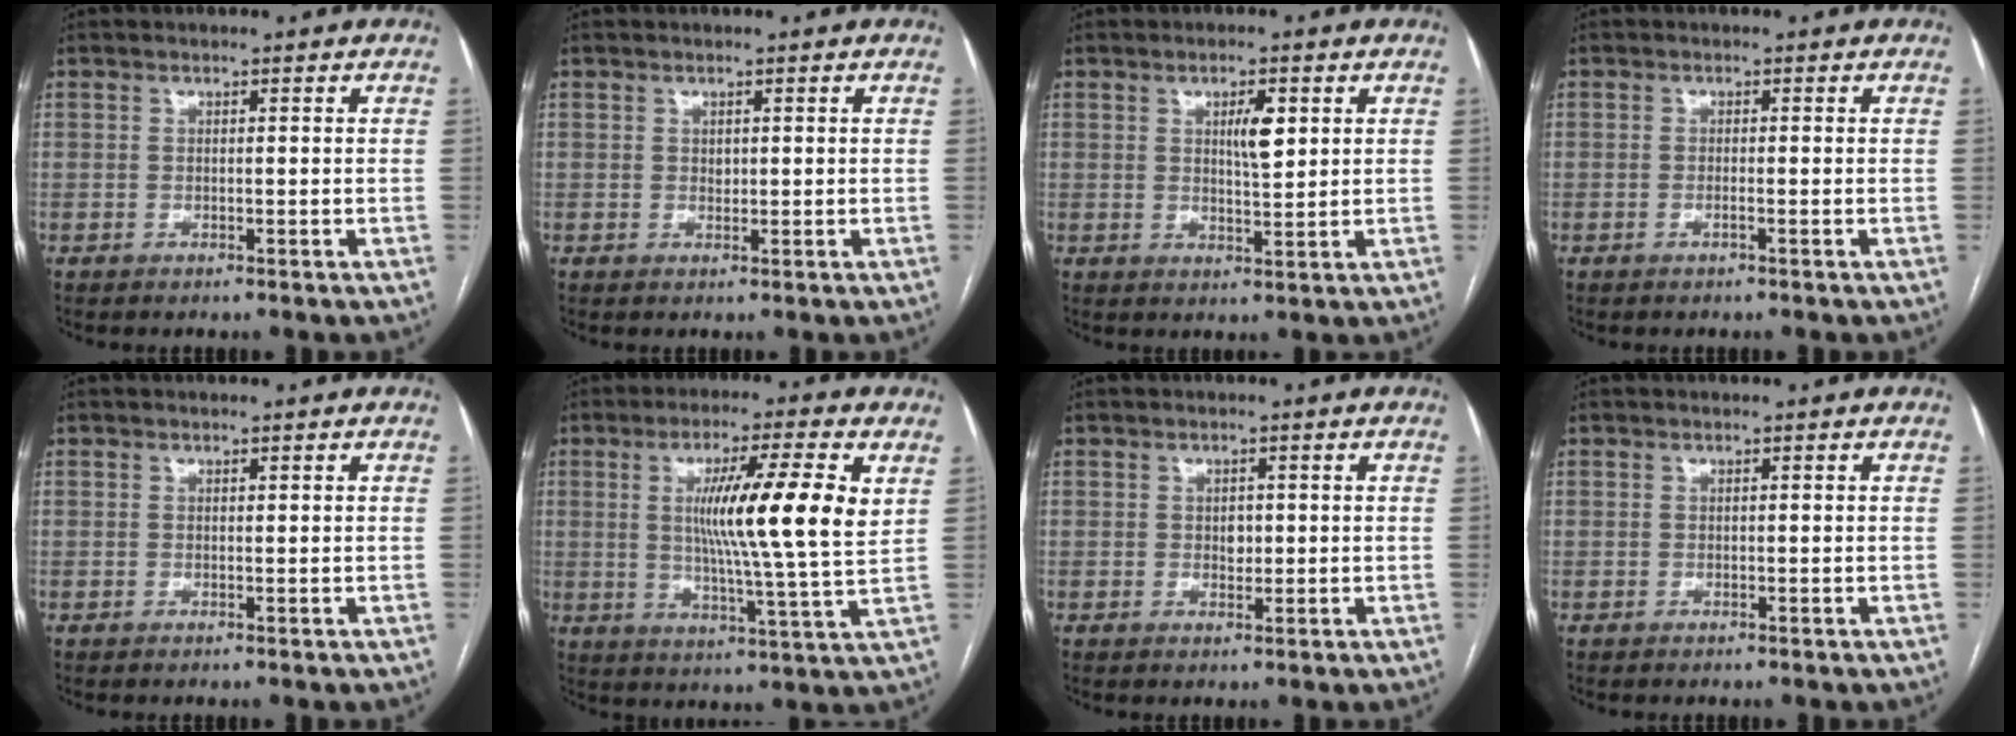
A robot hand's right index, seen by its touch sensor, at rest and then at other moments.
{"total": 0.7, "force": [0.2, 0.5, 0.4], "torque": [-0.005, -0.001, 0.005]}
{"total": 4.1, "force": [1.4, 0.9, 3.7], "torque": [-0.062, 0.000, 0.024]}
{"total": 0.8, "force": [-0.4, 0.0, 0.7], "torque": [-0.015, 0.000, -0.006]}
{"total": 0.0}
{"total": 14.1, "force": [3.4, -0.5, 13.7], "torque": [-0.227, -0.005, 0.049]}
{"total": 1.5, "force": [0.1, 1.0, 1.1], "torque": [-0.015, 0.000, 0.003]}
{"total": 0.0}